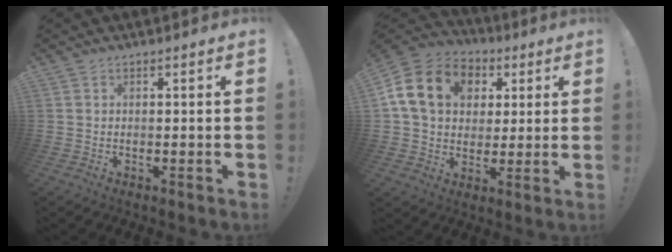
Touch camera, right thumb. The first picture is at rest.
{"total": 18.0, "force": [5.2, 13.7, 10.5], "torque": [-0.163, -0.001, 0.101]}